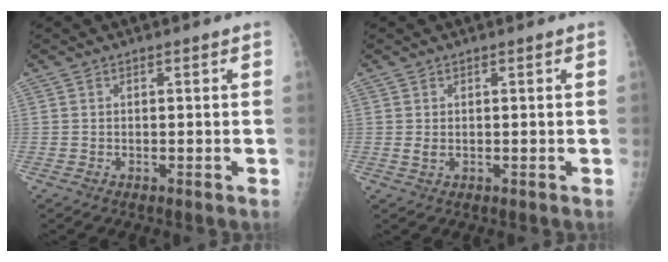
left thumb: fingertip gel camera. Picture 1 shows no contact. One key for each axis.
{"total": 1.2, "fx": 0.1, "fy": 0.8, "fz": 0.9, "tx": -0.013, "ty": -0.003, "tz": 0.008}